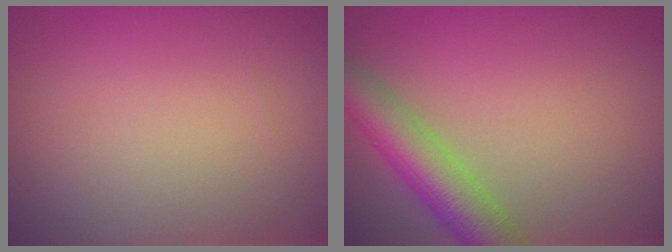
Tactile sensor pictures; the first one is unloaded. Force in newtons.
{"total": 5.7, "press": 5.7, "slide": 0.2}